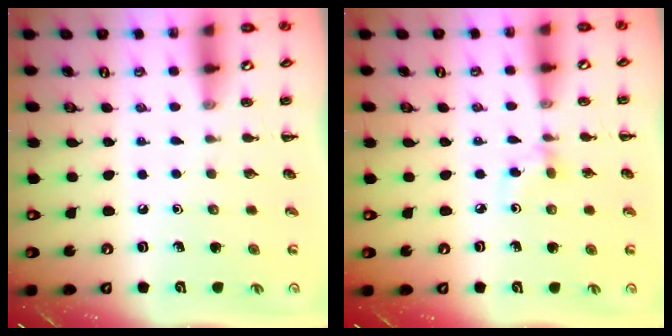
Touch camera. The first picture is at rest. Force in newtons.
{"total": 2.8, "press": 2.6, "slide": 1.0}